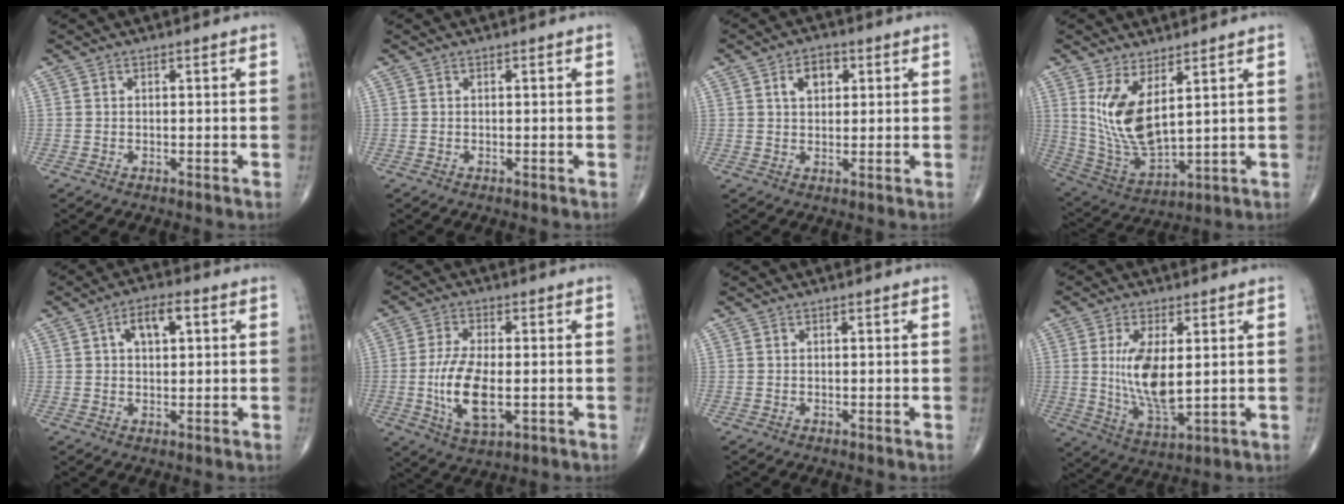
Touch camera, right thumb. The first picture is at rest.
{"total": 0.0}
{"total": 5.0, "force": [1.7, 3.2, 3.3], "torque": [-0.035, 0.002, 0.025]}
{"total": 12.2, "force": [4.2, 5.1, 10.2], "torque": [-0.202, -0.038, 0.103]}
{"total": 6.3, "force": [1.9, 3.1, 5.1], "torque": [-0.073, 0.010, 0.028]}
{"total": 11.0, "force": [-1.7, 4.9, 9.7], "torque": [-0.191, -0.006, -0.028]}
{"total": 0.0}
{"total": 11.5, "force": [1.5, 4.8, 10.3], "torque": [-0.193, -0.026, 0.037]}